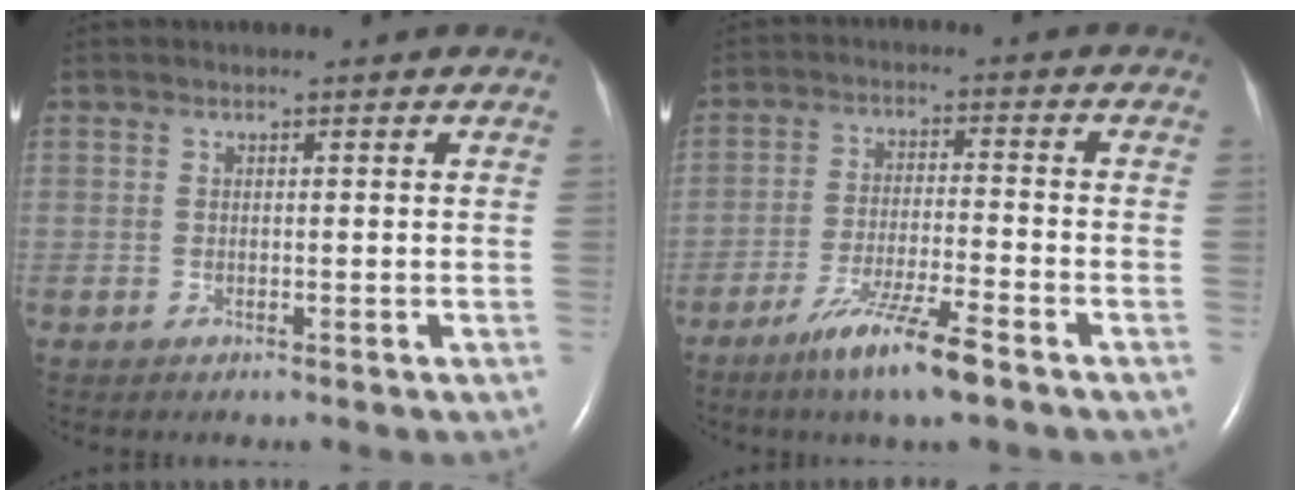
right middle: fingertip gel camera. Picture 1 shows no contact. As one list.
[{"total": 9.0, "force": [-6.0, 0.1, 6.7], "torque": [-0.130, -0.023, -0.109]}]